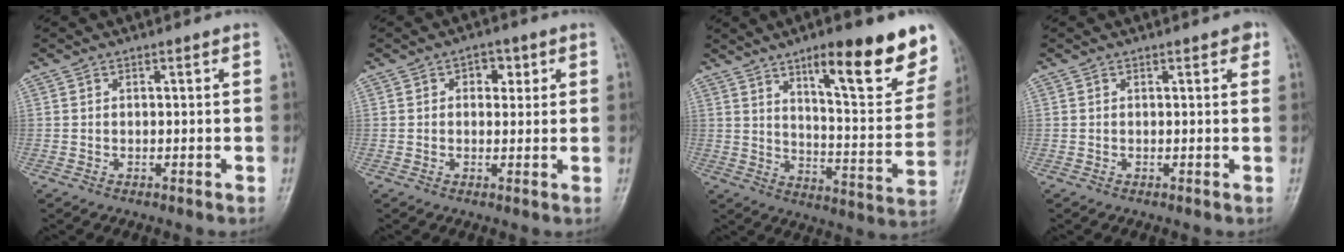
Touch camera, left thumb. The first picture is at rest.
{"total": 3.7, "force": [1.3, 2.5, 2.3], "torque": [-0.008, 0.000, 0.013]}
{"total": 21.1, "force": [12.9, 5.2, 15.9], "torque": [-0.179, -0.065, 0.192]}
{"total": 1.5, "force": [0.8, 0.7, 1.0], "torque": [-0.004, 0.000, 0.006]}